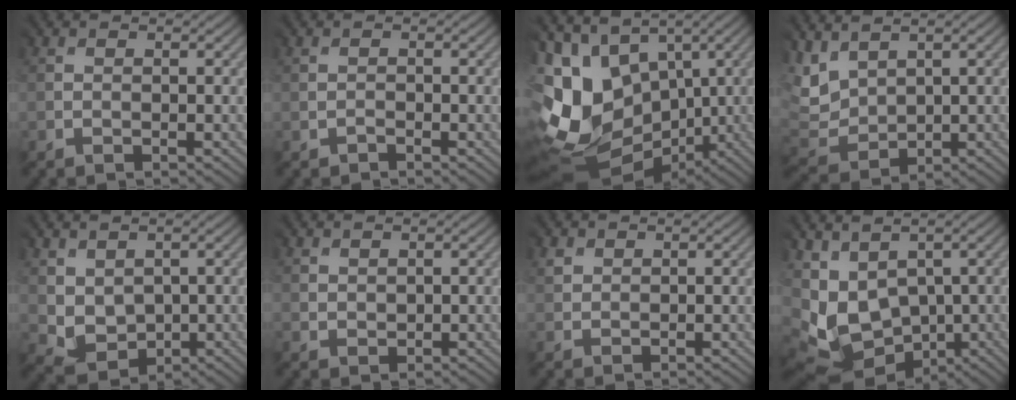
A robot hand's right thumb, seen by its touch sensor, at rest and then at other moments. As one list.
[{"total": 1.1, "force": [-0.5, -0.5, -0.9], "torque": [0.015, 0.000, -0.010]}, {"total": 15.8, "force": [0.4, 11.9, 10.4], "torque": [-0.237, -0.024, 0.046]}, {"total": 6.0, "force": [4.2, 3.7, 2.2], "torque": [-0.111, 0.009, 0.085]}, {"total": 3.1, "force": [1.2, 2.8, 0.8], "torque": [-0.054, -0.015, 0.028]}, {"total": 1.6, "force": [1.4, 0.6, -0.5], "torque": [-0.005, 0.000, 0.028]}, {"total": 1.8, "force": [1.4, 0.8, -0.8], "torque": [0.000, 0.000, 0.029]}, {"total": 9.6, "force": [0.7, 7.8, 5.6], "torque": [-0.168, -0.015, 0.046]}]